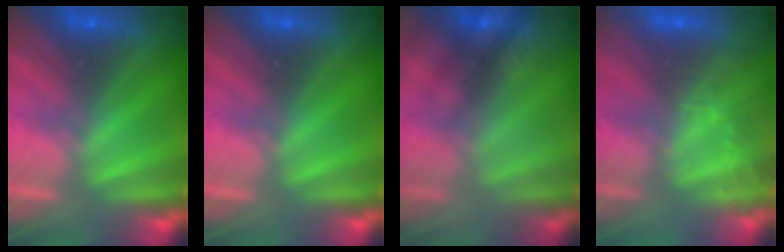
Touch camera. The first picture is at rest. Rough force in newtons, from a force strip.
{"total": 0.0}
{"total": 2.5}
{"total": 3.3}